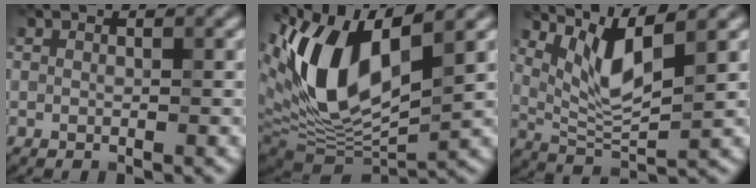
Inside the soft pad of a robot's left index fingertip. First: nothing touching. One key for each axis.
{"total": 12.4, "fx": 3.3, "fy": 5.7, "fz": 10.5, "tx": -0.216, "ty": -0.001, "tz": 0.058}
{"total": 5.1, "fx": 2.8, "fy": 1.2, "fz": 4.2, "tx": -0.088, "ty": -0.013, "tz": 0.058}